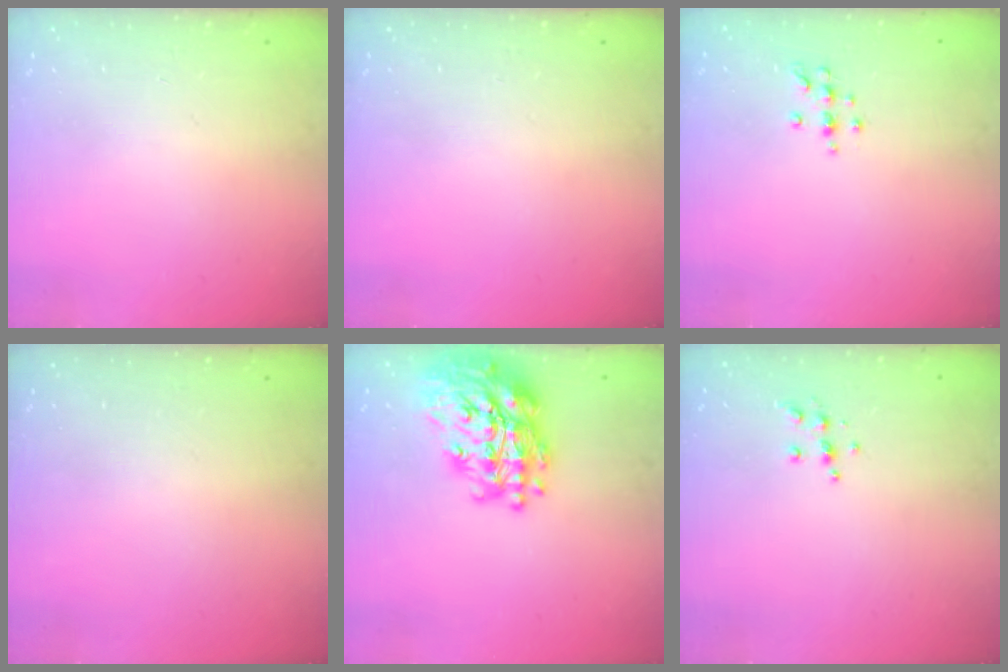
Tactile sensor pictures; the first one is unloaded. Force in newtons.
{"total": 0.0}
{"total": 6.3, "press": 6.2, "slide": 0.7}
{"total": 0.0}
{"total": 25.9, "press": 25.8, "slide": 2.3}
{"total": 5.6, "press": 5.6, "slide": 0.6}